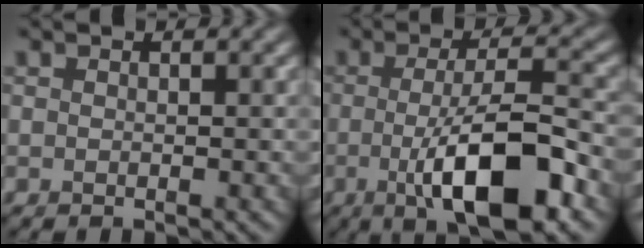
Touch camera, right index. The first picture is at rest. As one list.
[{"total": 9.5, "force": [-2.6, 2.4, 8.8], "torque": [-0.135, 0.001, -0.048]}]